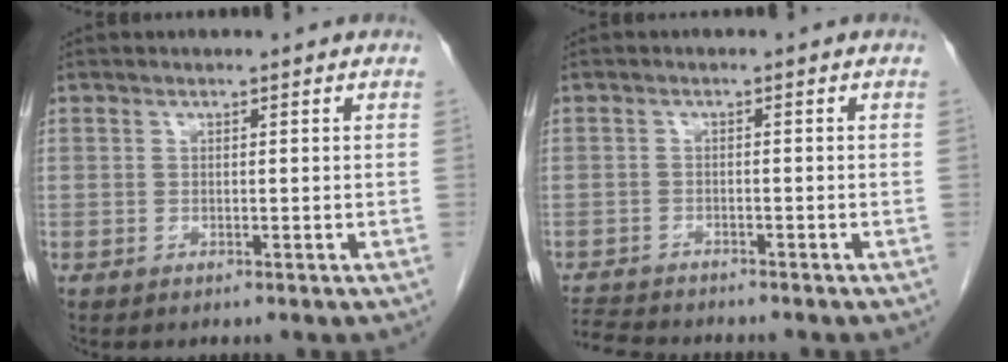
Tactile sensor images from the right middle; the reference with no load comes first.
{"total": 5.8, "force": [-5.6, 0.5, 1.3], "torque": [-0.025, -0.014, -0.096]}